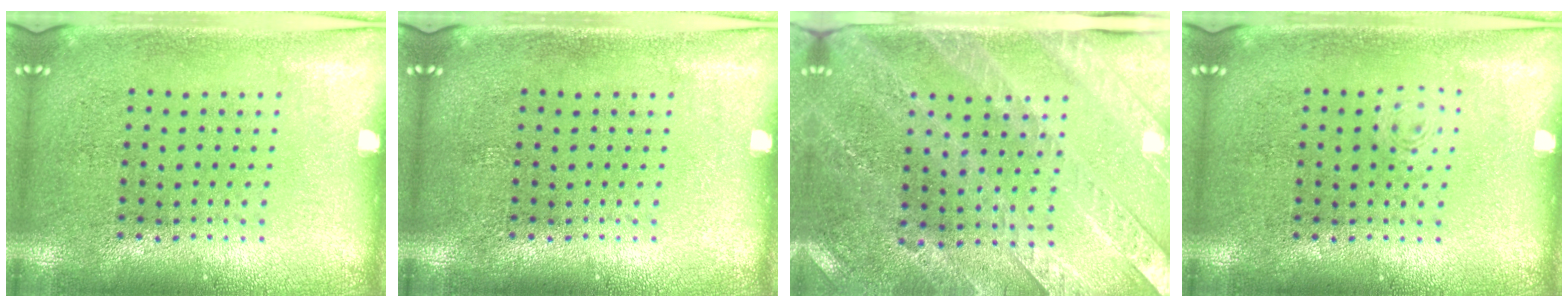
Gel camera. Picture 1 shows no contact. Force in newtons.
{"total": 0.0}
{"total": 2.8, "press": 2.6, "slide": 1.0}
{"total": 0.6, "press": 0.6, "slide": 0.1}